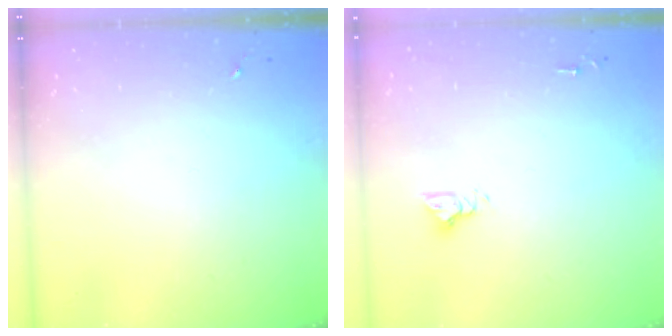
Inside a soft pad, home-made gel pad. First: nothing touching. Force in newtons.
{"total": 4.8, "press": 4.8, "slide": 0.4}